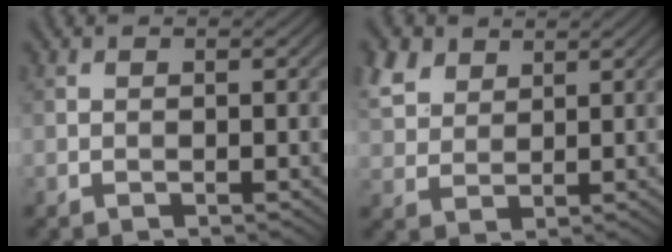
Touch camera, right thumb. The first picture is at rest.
{"total": 5.6, "force": [3.5, 3.4, 2.7], "torque": [-0.083, 0.010, 0.075]}